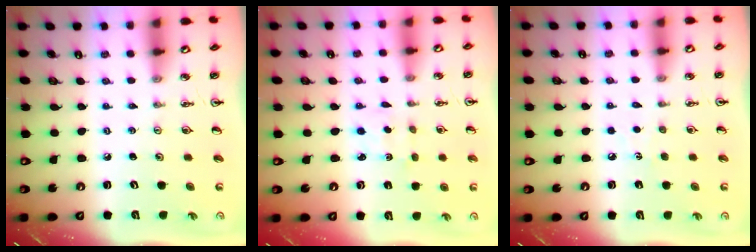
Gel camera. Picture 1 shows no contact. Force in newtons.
{"total": 2.0, "press": 2.0, "slide": 0.4}
{"total": 4.0, "press": 4.0, "slide": 0.5}